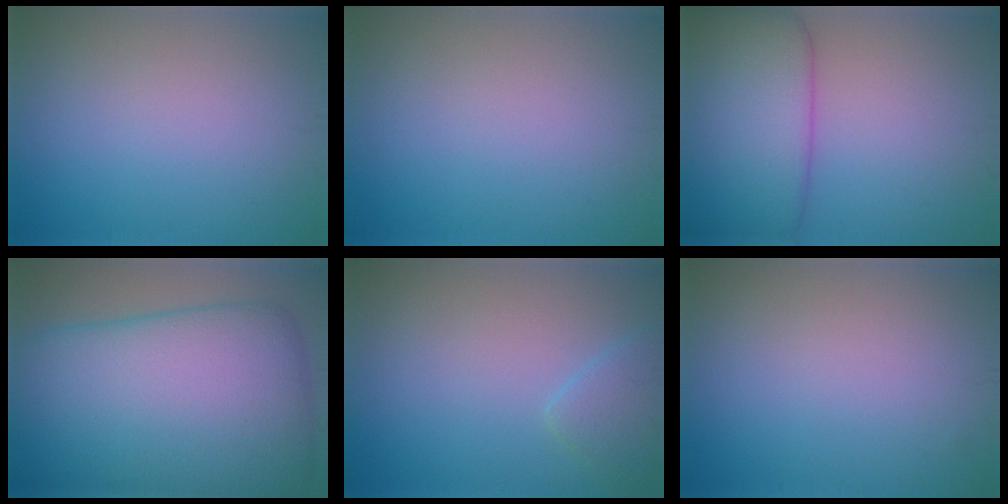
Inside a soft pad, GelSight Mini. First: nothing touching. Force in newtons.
{"total": 0.0}
{"total": 8.7, "press": 8.6, "slide": 0.6}
{"total": 16.9, "press": 16.9, "slide": 0.5}
{"total": 2.1, "press": 2.1, "slide": 0.1}
{"total": 0.0}